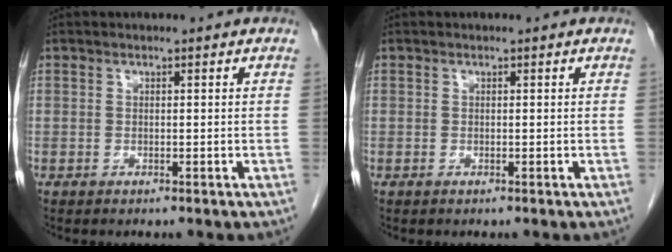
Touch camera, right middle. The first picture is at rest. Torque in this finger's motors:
{"motor_torque": [-0.33, -0.17, 0.00, -0.01]}